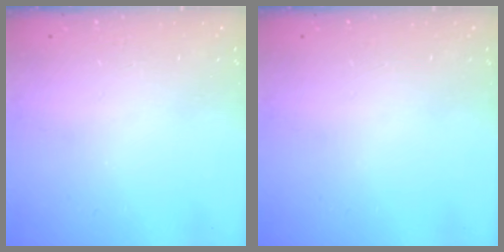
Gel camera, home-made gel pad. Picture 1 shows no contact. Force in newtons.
{"total": 0.0}